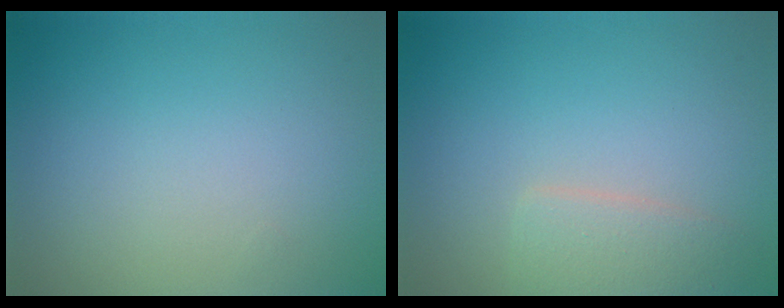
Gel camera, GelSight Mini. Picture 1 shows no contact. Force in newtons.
{"total": 2.5, "press": 2.5, "slide": 0.1}